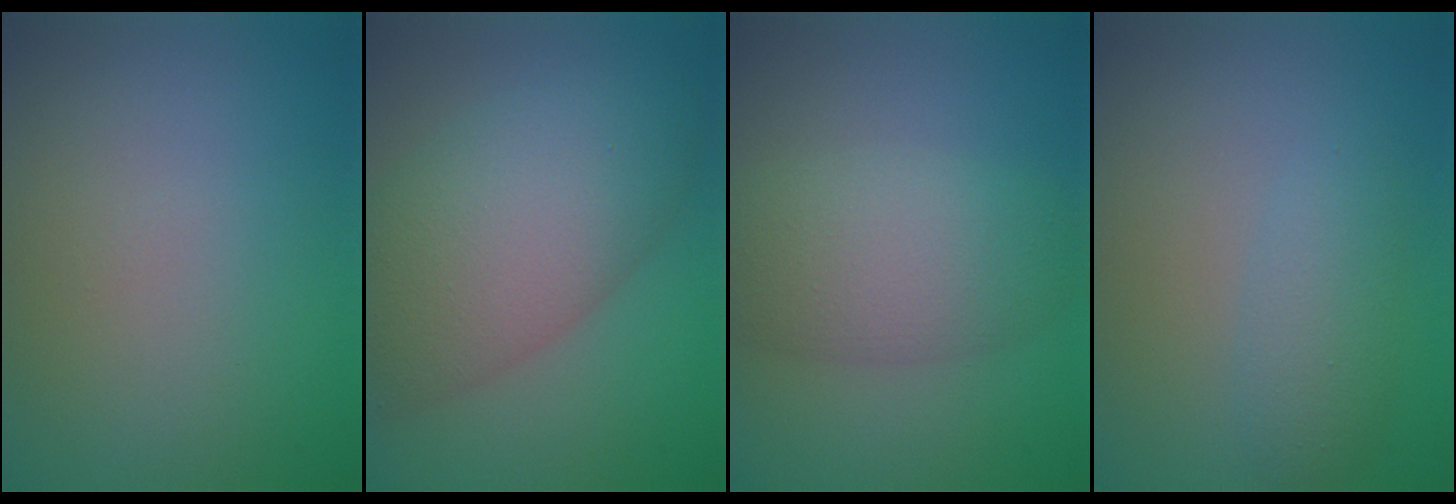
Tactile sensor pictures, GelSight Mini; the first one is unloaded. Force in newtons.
{"total": 9.1, "press": 9.1, "slide": 0.3}
{"total": 5.8, "press": 5.8, "slide": 0.3}
{"total": 2.4, "press": 2.4, "slide": 0.2}